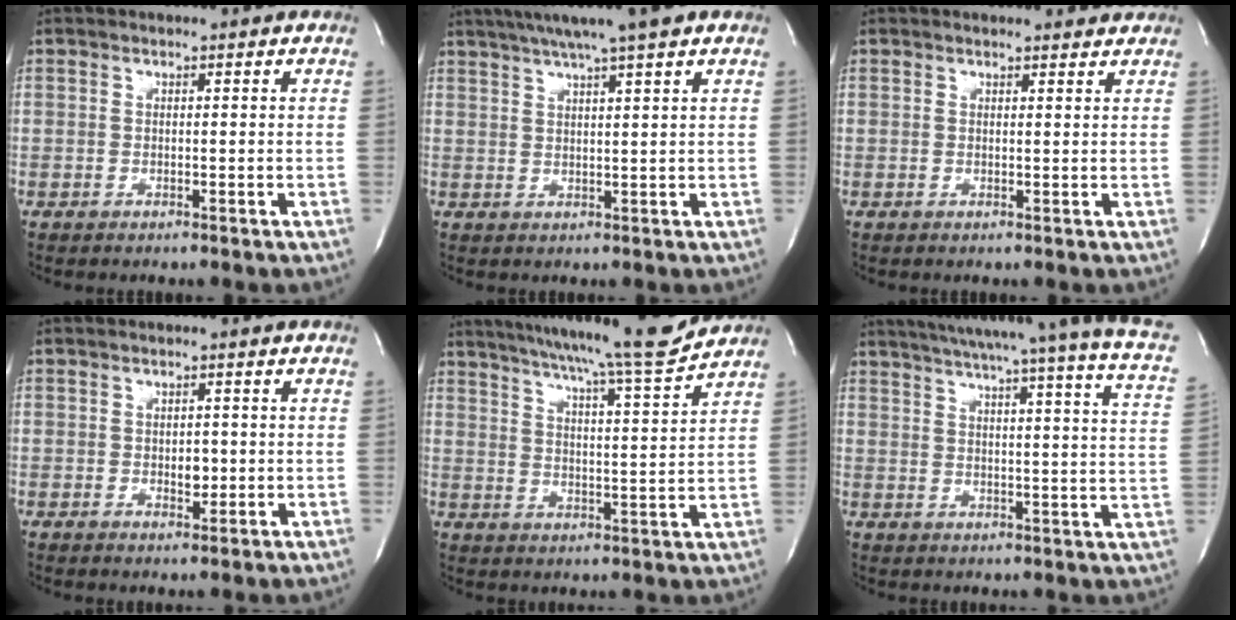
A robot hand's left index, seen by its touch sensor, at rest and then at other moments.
{"total": 10.2, "force": [7.7, -0.3, 6.8], "torque": [-0.111, 0.026, 0.106]}
{"total": 3.7, "force": [3.5, 0.9, 0.5], "torque": [-0.009, 0.002, 0.031]}
{"total": 2.2, "force": [-0.2, 1.3, 1.8], "torque": [-0.025, 0.000, 0.001]}
{"total": 14.8, "force": [13.5, -1.2, 6.1], "torque": [-0.099, -0.029, 0.190]}
{"total": 26.8, "force": [22.8, -0.4, 14.2], "torque": [-0.210, -0.051, 0.275]}